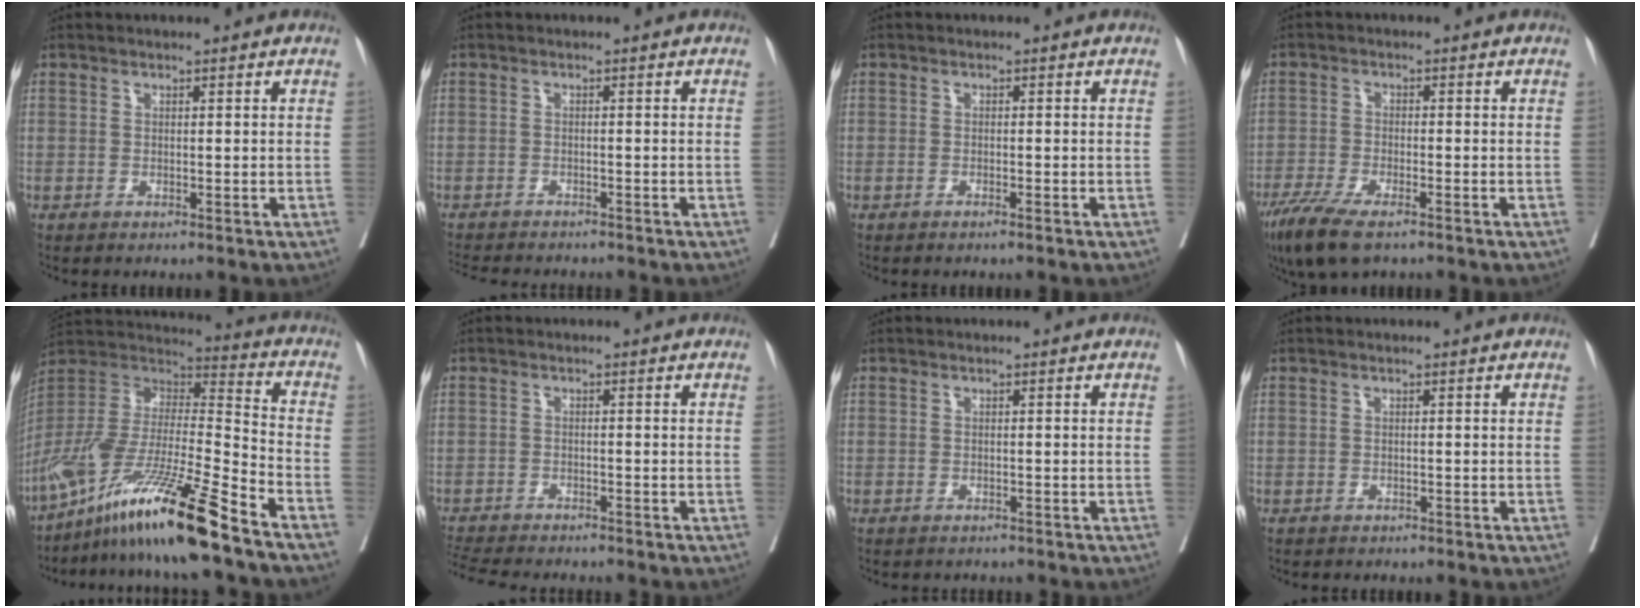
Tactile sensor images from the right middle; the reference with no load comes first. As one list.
[{"total": 8.5, "force": [-7.8, 1.6, 3.0], "torque": [-0.044, -0.009, -0.111]}, {"total": 1.2, "force": [-0.9, -0.1, 0.8], "torque": [-0.018, -0.001, -0.013]}, {"total": 8.0, "force": [-5.6, 1.9, 5.3], "torque": [-0.097, -0.019, -0.097]}, {"total": 21.7, "force": [-15.3, 0.2, 15.4], "torque": [-0.326, -0.044, -0.288]}, {"total": 9.4, "force": [-8.6, 1.2, 3.5], "torque": [-0.055, -0.012, -0.134]}, {"total": 2.8, "force": [-2.6, 0.9, 0.7], "torque": [-0.011, -0.003, -0.033]}, {"total": 1.2, "force": [-1.1, 0.4, 0.2], "torque": [-0.010, -0.002, -0.018]}]